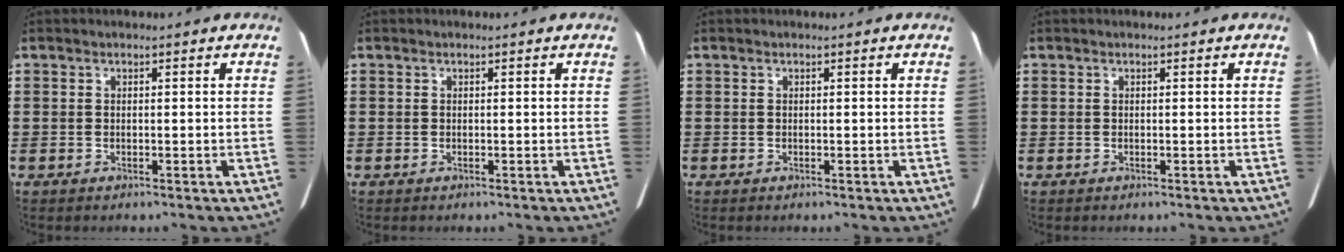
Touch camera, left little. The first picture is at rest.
{"total": 0.0}
{"total": 0.0}
{"total": 0.0}